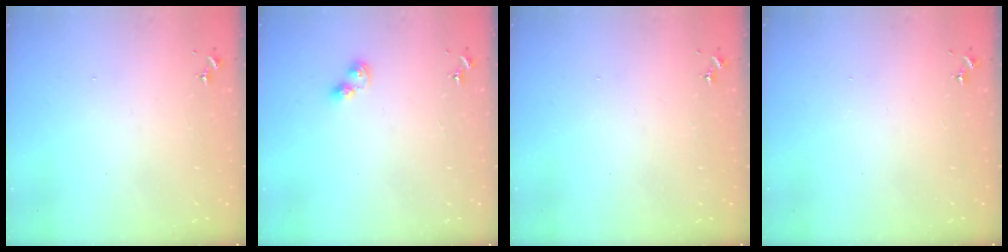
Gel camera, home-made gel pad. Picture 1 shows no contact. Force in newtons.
{"total": 4.4, "press": 4.4, "slide": 0.6}
{"total": 0.0}
{"total": 0.0}